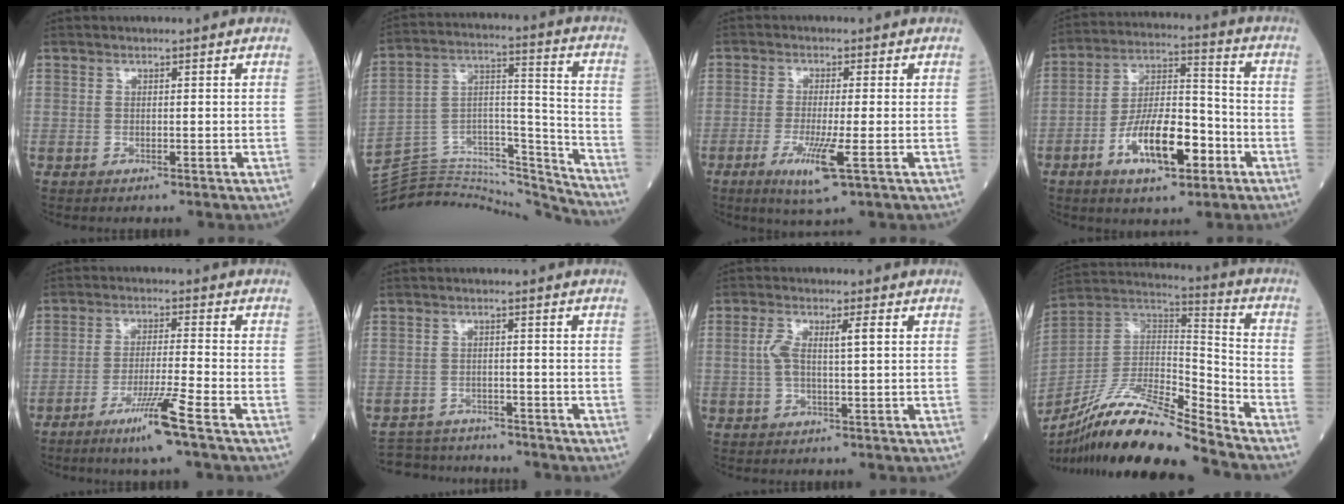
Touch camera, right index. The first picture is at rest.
{"total": 23.7, "force": [-23.0, 3.5, 4.3], "torque": [-0.090, 0.049, -0.355]}
{"total": 6.3, "force": [-2.6, 0.1, 5.8], "torque": [-0.110, -0.018, -0.045]}
{"total": 12.9, "force": [-5.5, 4.4, 10.8], "torque": [-0.202, 0.010, -0.095]}
{"total": 7.6, "force": [-4.6, -1.2, 5.9], "torque": [-0.104, -0.020, -0.090]}
{"total": 6.8, "force": [-6.5, 1.9, 0.4], "torque": [-0.003, 0.005, -0.101]}
{"total": 4.5, "force": [0.7, 0.8, 4.4], "torque": [-0.096, 0.017, 0.010]}
{"total": 19.0, "force": [-15.2, 1.3, 11.4], "torque": [-0.232, 0.001, -0.282]}